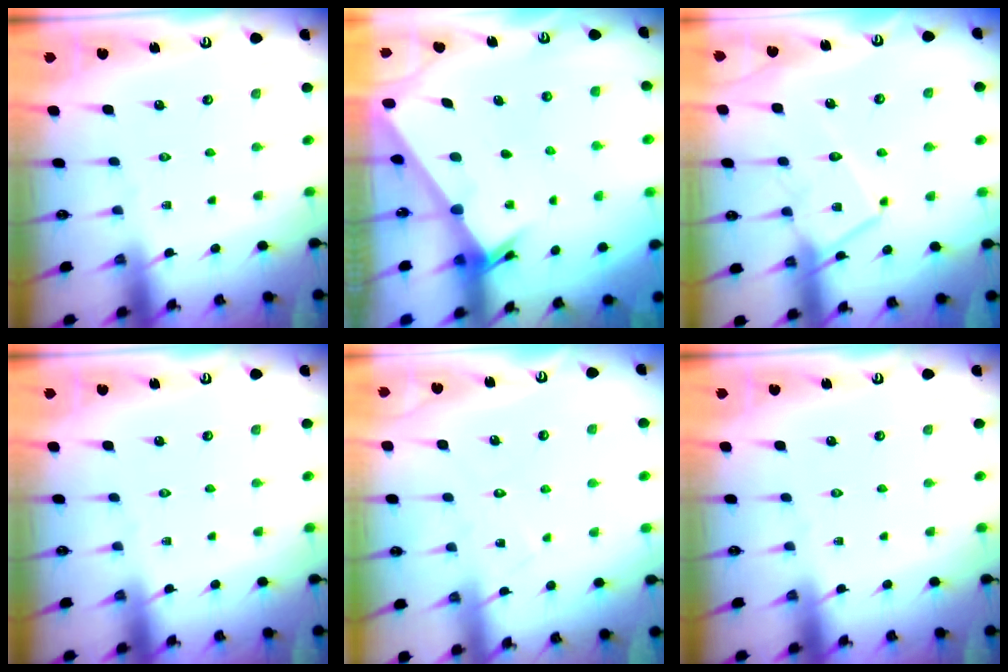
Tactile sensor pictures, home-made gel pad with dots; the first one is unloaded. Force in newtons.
{"total": 2.2, "press": 2.2, "slide": 0.2}
{"total": 13.5, "press": 13.5, "slide": 1.0}
{"total": 0.0}
{"total": 5.8, "press": 5.8, "slide": 0.5}
{"total": 0.0}